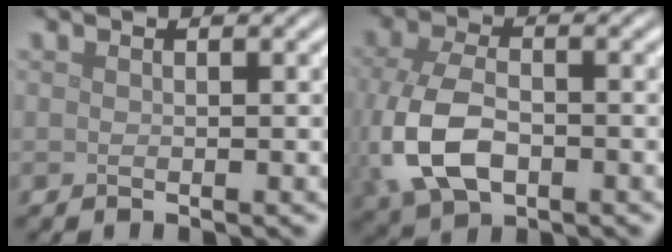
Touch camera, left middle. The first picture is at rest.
{"total": 7.5, "force": [-1.6, 4.7, 5.6], "torque": [-0.143, -0.012, -0.033]}